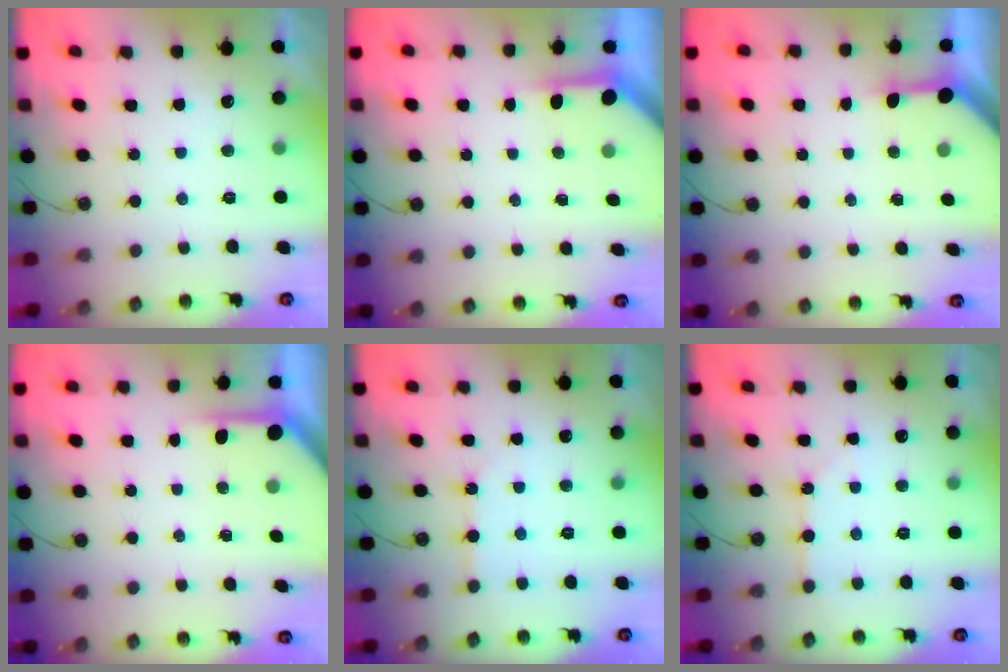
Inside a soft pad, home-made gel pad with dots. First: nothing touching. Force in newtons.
{"total": 3.7, "press": 3.6, "slide": 0.4}
{"total": 3.3, "press": 3.3, "slide": 0.4}
{"total": 3.8, "press": 3.8, "slide": 0.2}
{"total": 3.5, "press": 3.5, "slide": 0.5}
{"total": 2.1, "press": 2.1, "slide": 0.4}